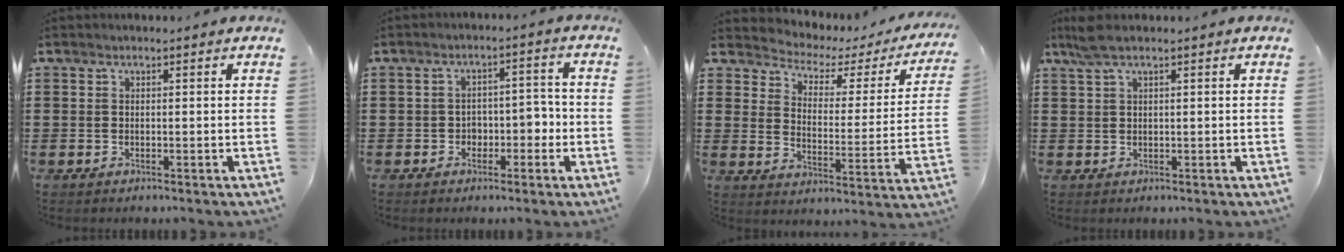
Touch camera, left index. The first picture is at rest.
{"total": 3.5, "force": [-1.7, 2.6, 1.8], "torque": [-0.033, 0.005, -0.041]}
{"total": 2.7, "force": [2.1, 1.4, 0.9], "torque": [-0.038, -0.020, 0.024]}
{"total": 2.5, "force": [1.4, 0.3, 2.1], "torque": [-0.043, -0.001, 0.025]}